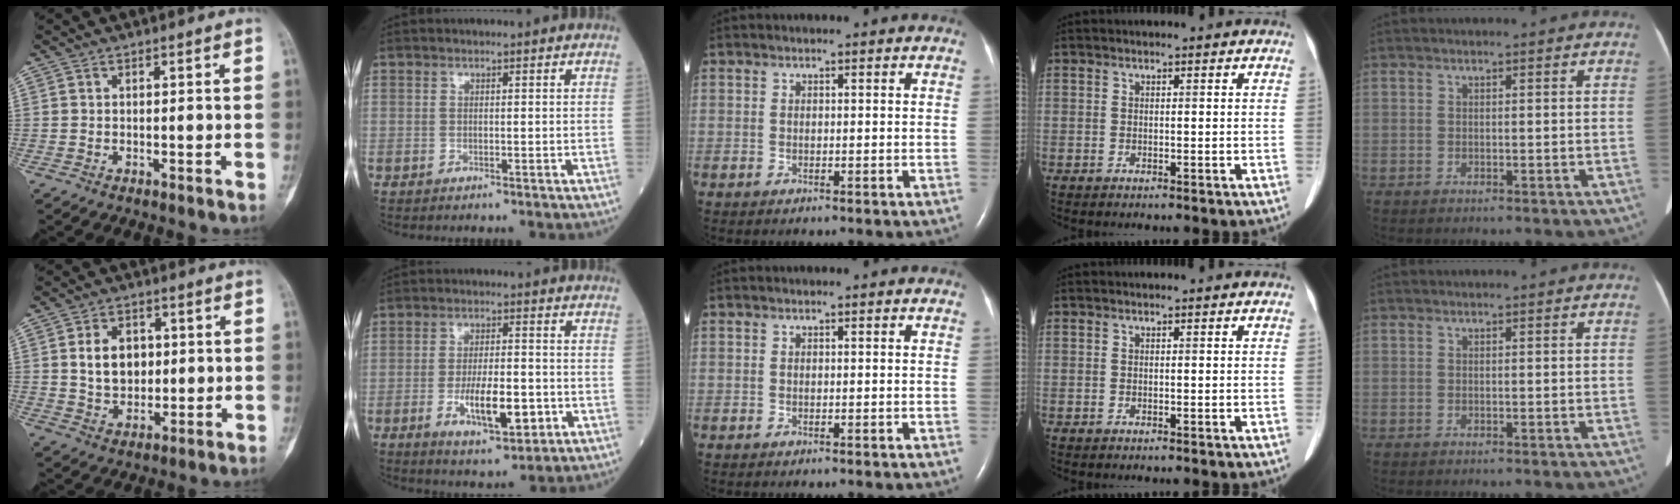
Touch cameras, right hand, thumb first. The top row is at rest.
{"thumb": {"total": 8.5, "force": [1.4, 6.2, 5.6], "torque": [-0.061, -0.007, 0.028]}, "index": {"total": 9.3, "force": [-2.7, 2.9, 8.4], "torque": [-0.147, -0.006, -0.038]}}